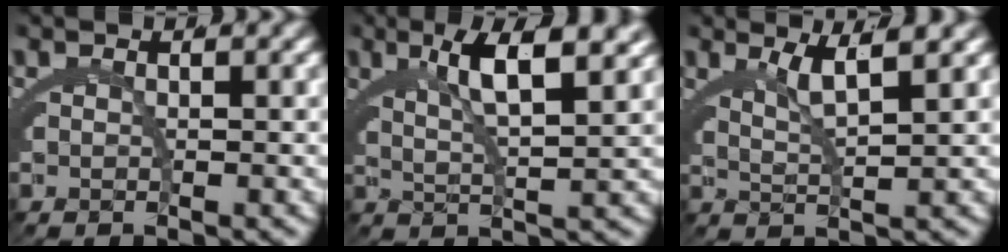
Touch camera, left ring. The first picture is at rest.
{"total": 5.0, "force": [2.7, 0.3, 4.2], "torque": [-0.069, 0.003, 0.048]}
{"total": 3.0, "force": [2.1, -0.6, 2.1], "torque": [-0.037, -0.004, 0.041]}